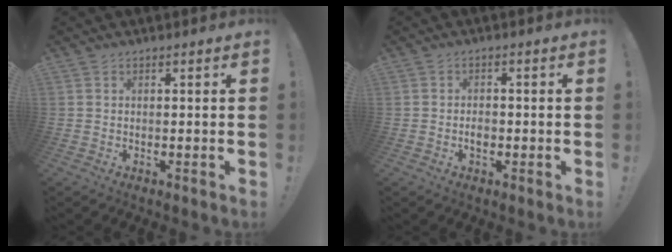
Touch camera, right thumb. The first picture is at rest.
{"total": 2.4, "force": [-1.0, 1.5, 1.7], "torque": [-0.021, 0.002, -0.017]}